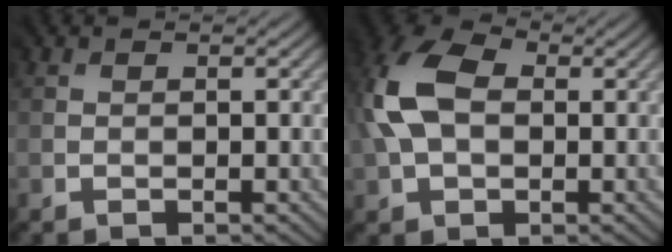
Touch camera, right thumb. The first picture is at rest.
{"total": 10.6, "force": [1.5, 7.3, 7.5], "torque": [-0.194, 0.012, 0.020]}